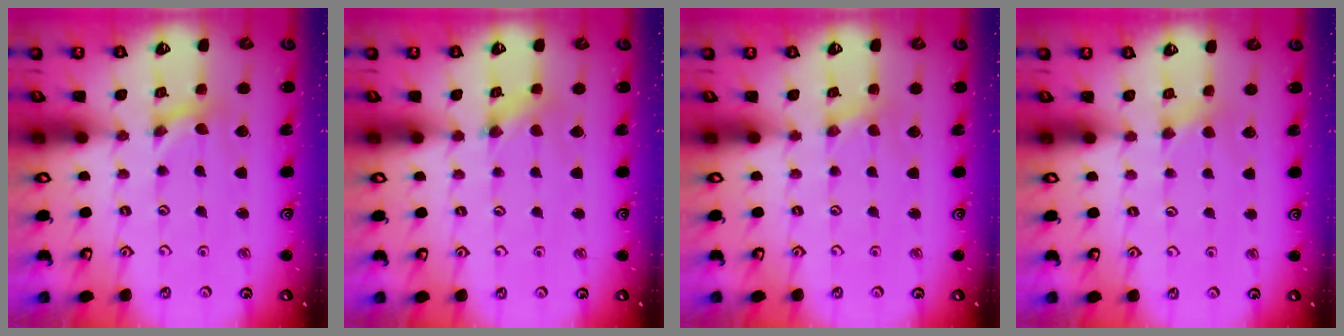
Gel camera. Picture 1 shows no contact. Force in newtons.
{"total": 1.1, "press": 1.0, "slide": 0.3}
{"total": 0.8, "press": 0.8, "slide": 0.1}
{"total": 2.3, "press": 2.3, "slide": 0.4}